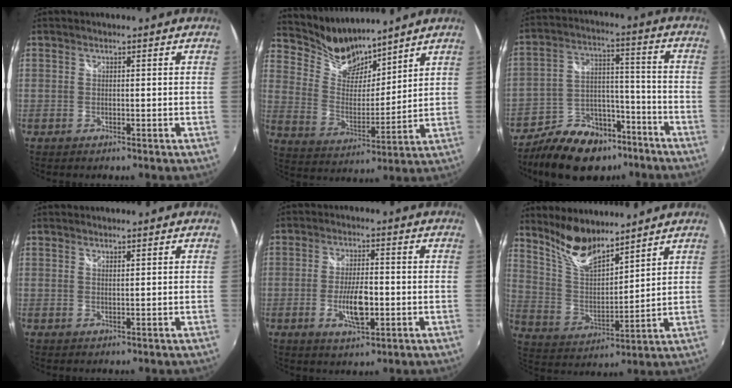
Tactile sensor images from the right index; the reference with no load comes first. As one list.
[{"total": 12.1, "force": [10.8, 4.7, 3.1], "torque": [-0.080, -0.002, 0.204]}, {"total": 17.1, "force": [-12.2, 9.3, 7.5], "torque": [-0.150, 0.036, -0.183]}, {"total": 0.7, "force": [0.6, 0.1, 0.3], "torque": [-0.005, 0.000, 0.009]}, {"total": 7.7, "force": [-2.0, 3.0, 6.8], "torque": [-0.133, -0.007, -0.034]}, {"total": 11.2, "force": [9.3, 3.0, 5.4], "torque": [-0.108, -0.003, 0.186]}]